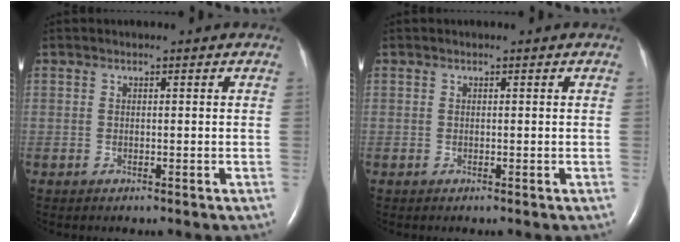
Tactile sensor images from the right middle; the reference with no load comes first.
{"total": 0.0}